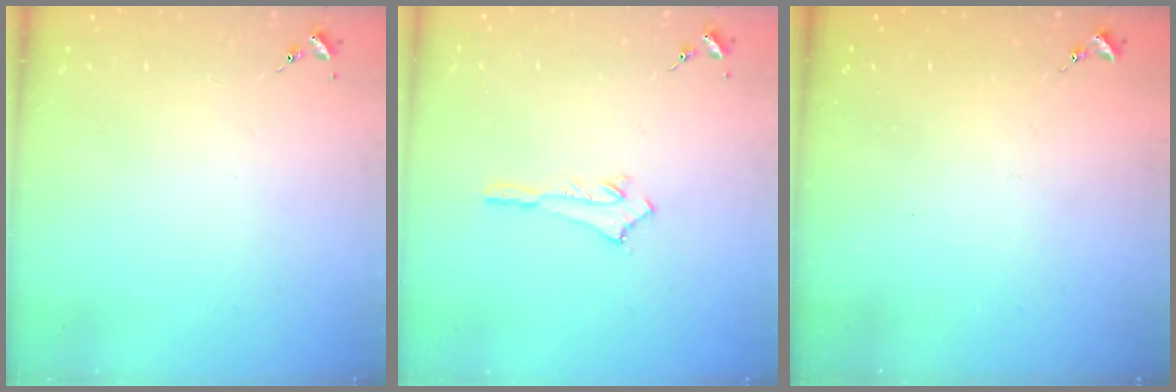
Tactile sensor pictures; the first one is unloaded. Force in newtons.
{"total": 2.9, "press": 2.9, "slide": 0.2}
{"total": 0.0}